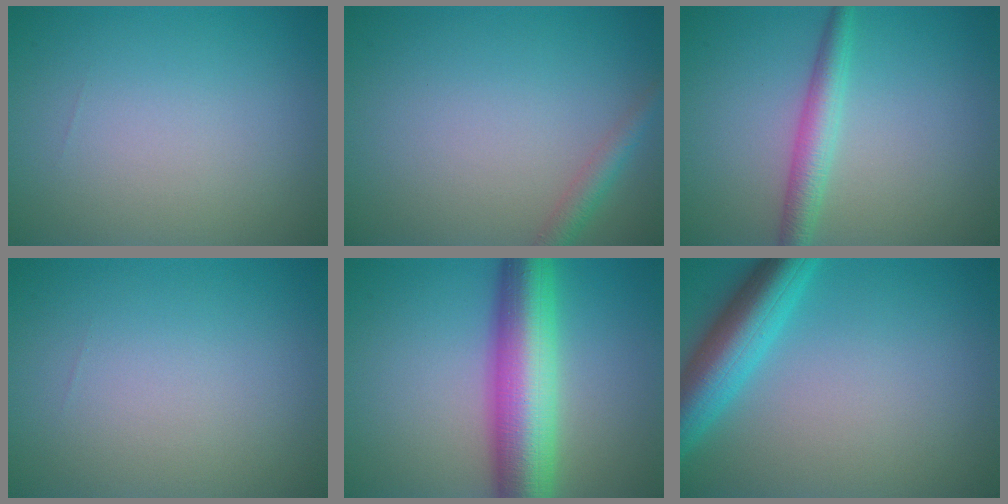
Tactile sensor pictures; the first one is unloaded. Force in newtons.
{"total": 1.9, "press": 1.9, "slide": 0.1}
{"total": 2.9, "press": 2.9, "slide": 0.0}
{"total": 0.0}
{"total": 9.8, "press": 9.8, "slide": 0.1}
{"total": 6.3, "press": 6.3, "slide": 0.3}